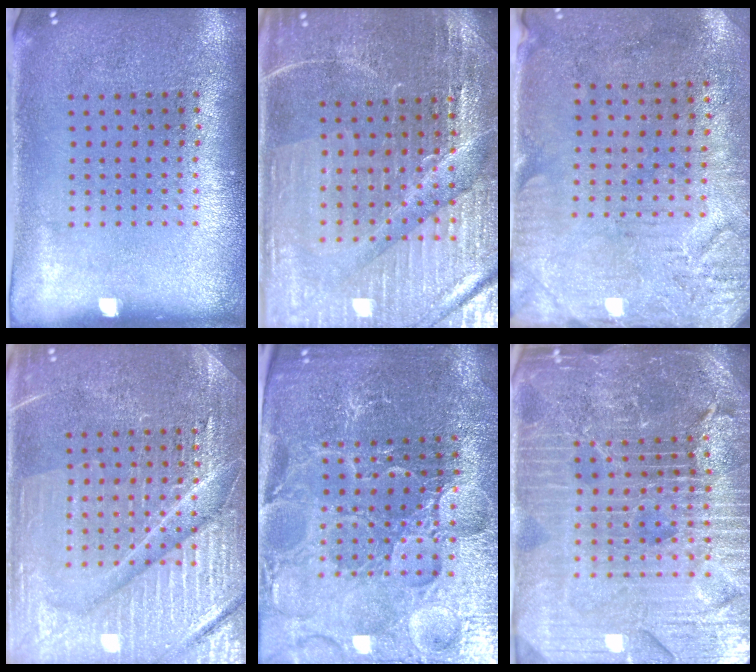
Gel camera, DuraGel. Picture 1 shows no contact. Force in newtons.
{"total": 4.0, "press": 3.9, "slide": 0.8}
{"total": 3.3, "press": 2.6, "slide": 2.0}
{"total": 7.5, "press": 7.4, "slide": 1.0}
{"total": 4.4, "press": 4.3, "slide": 1.1}
{"total": 5.9, "press": 5.3, "slide": 2.7}